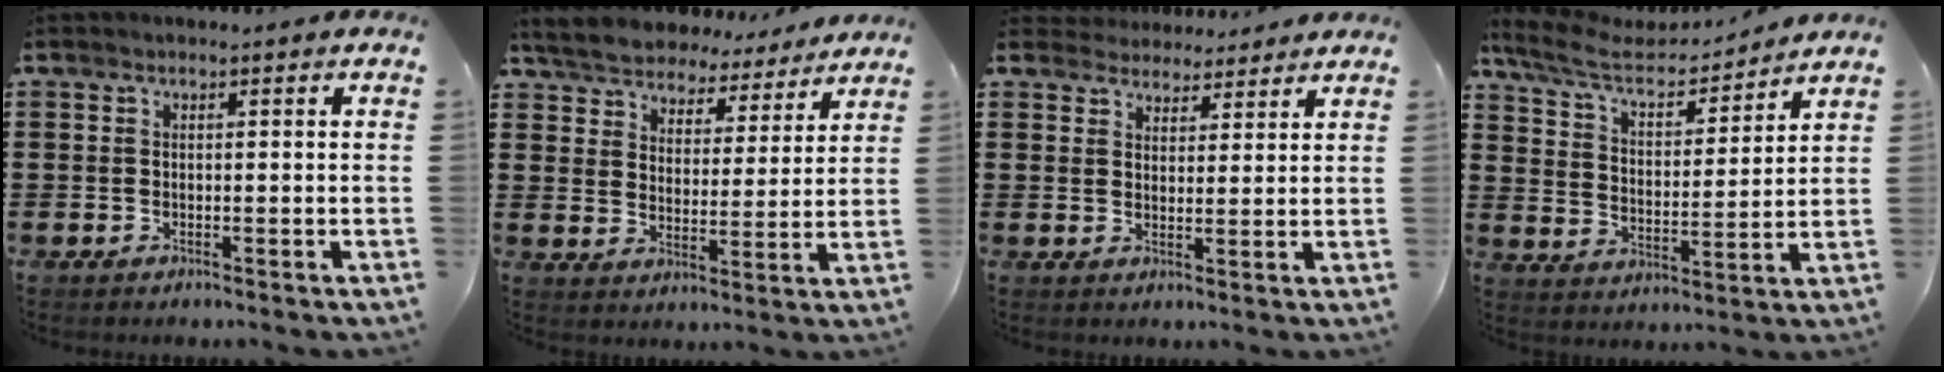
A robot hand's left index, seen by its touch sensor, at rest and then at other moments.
{"total": 6.2, "force": [6.1, 0.7, 0.3], "torque": [-0.039, -0.040, 0.108]}
{"total": 3.4, "force": [3.2, 1.2, -0.2], "torque": [-0.011, -0.005, 0.060]}
{"total": 7.3, "force": [6.1, 2.4, 3.3], "torque": [-0.093, -0.029, 0.103]}